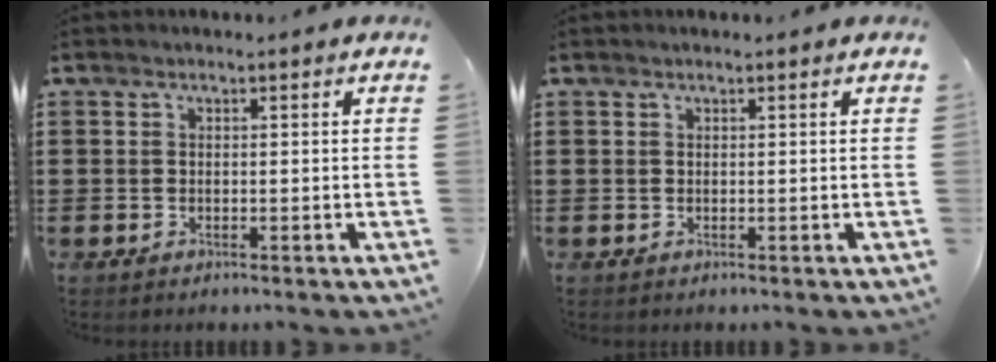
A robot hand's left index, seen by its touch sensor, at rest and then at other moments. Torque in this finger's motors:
{"motor_torque": [2.14, 0.00, -0.29, -0.05]}